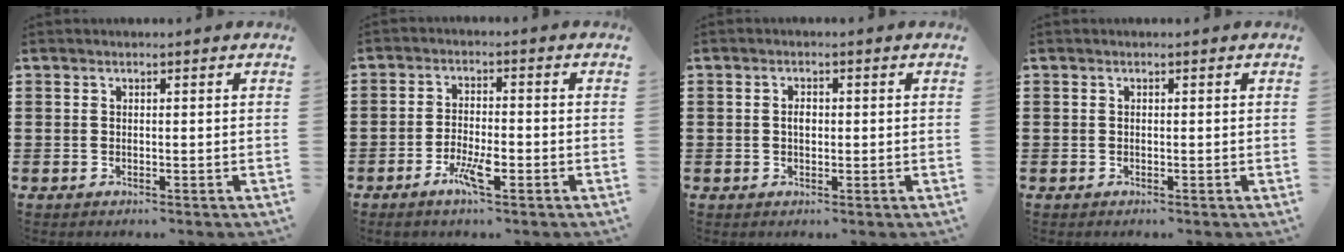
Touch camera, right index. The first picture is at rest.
{"total": 4.8, "force": [-2.6, 1.4, 3.8], "torque": [-0.074, 0.000, -0.049]}
{"total": 1.8, "force": [0.1, 1.0, 1.5], "torque": [-0.030, 0.006, 0.000]}
{"total": 0.0}